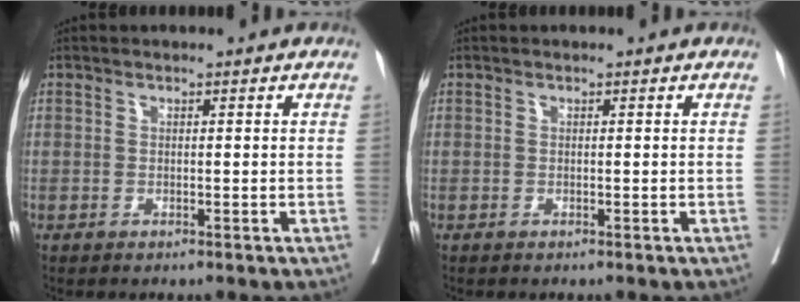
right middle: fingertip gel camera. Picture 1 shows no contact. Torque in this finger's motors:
{"motor_torque": [0.18, -0.17, -0.04, 0.01]}